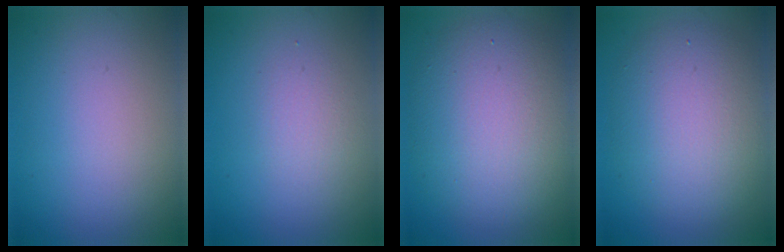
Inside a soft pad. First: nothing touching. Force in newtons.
{"total": 1.7, "press": 1.7, "slide": 0.2}
{"total": 8.8, "press": 8.8, "slide": 0.7}
{"total": 6.9, "press": 6.9, "slide": 0.6}